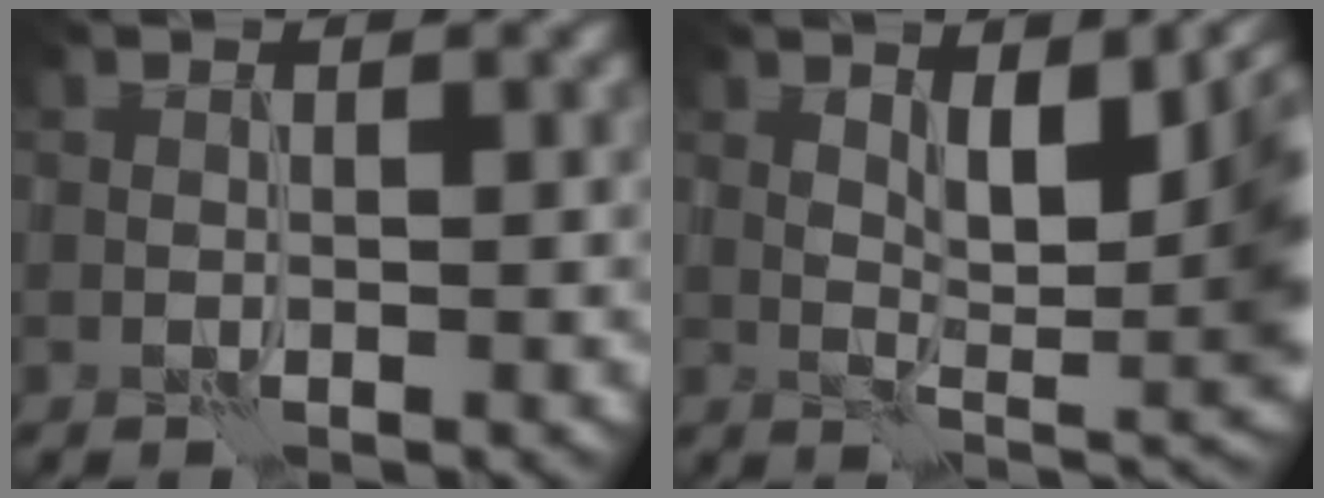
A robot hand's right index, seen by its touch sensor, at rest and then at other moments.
{"total": 9.8, "force": [2.0, 3.6, 8.9], "torque": [-0.135, 0.001, 0.033]}